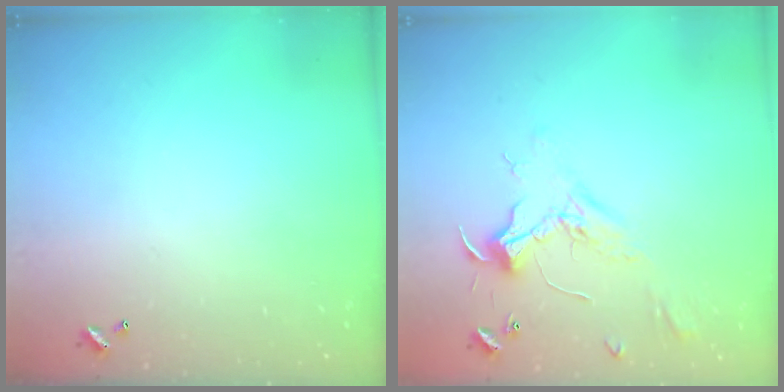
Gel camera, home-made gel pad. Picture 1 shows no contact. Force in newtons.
{"total": 2.4, "press": 2.3, "slide": 0.8}